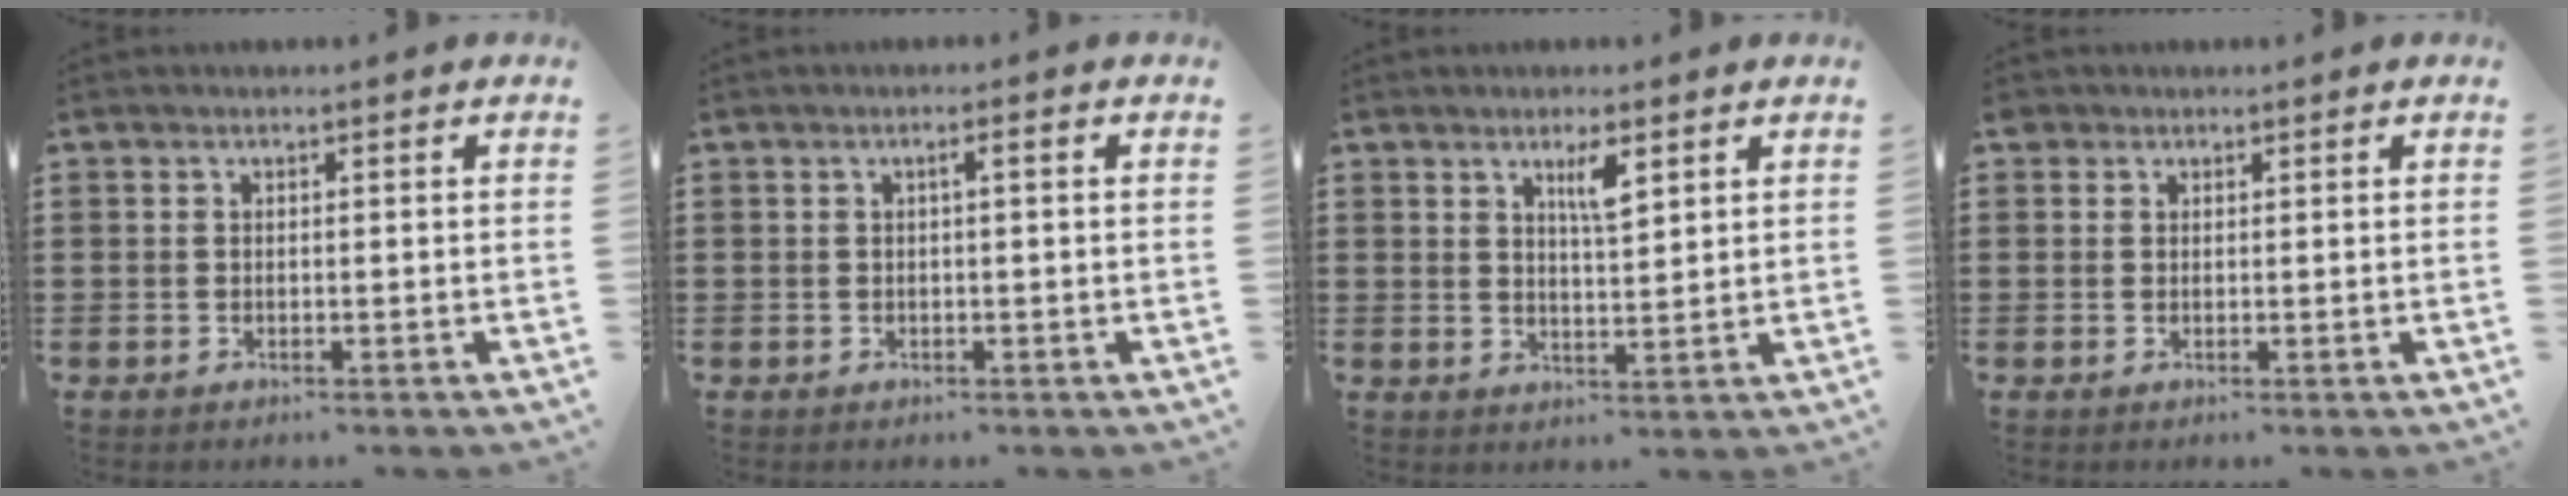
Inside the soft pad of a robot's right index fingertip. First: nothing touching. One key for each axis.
{"total": 1.2, "fx": -0.1, "fy": 0.0, "fz": 1.2, "tx": -0.019, "ty": -0.002, "tz": -0.002}
{"total": 3.8, "fx": 2.2, "fy": 0.8, "fz": 3.1, "tx": -0.049, "ty": -0.001, "tz": 0.032}
{"total": 0.8, "fx": 0.5, "fy": 0.7, "fz": 0.0, "tx": -0.001, "ty": 0.004, "tz": 0.009}